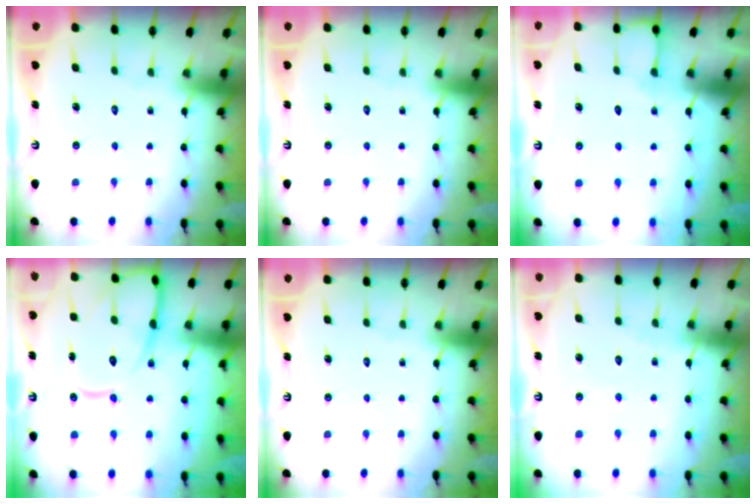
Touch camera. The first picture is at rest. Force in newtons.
{"total": 0.0}
{"total": 3.8, "press": 3.8, "slide": 0.4}
{"total": 13.5, "press": 13.5, "slide": 1.3}
{"total": 0.0}
{"total": 2.3, "press": 2.3, "slide": 0.2}